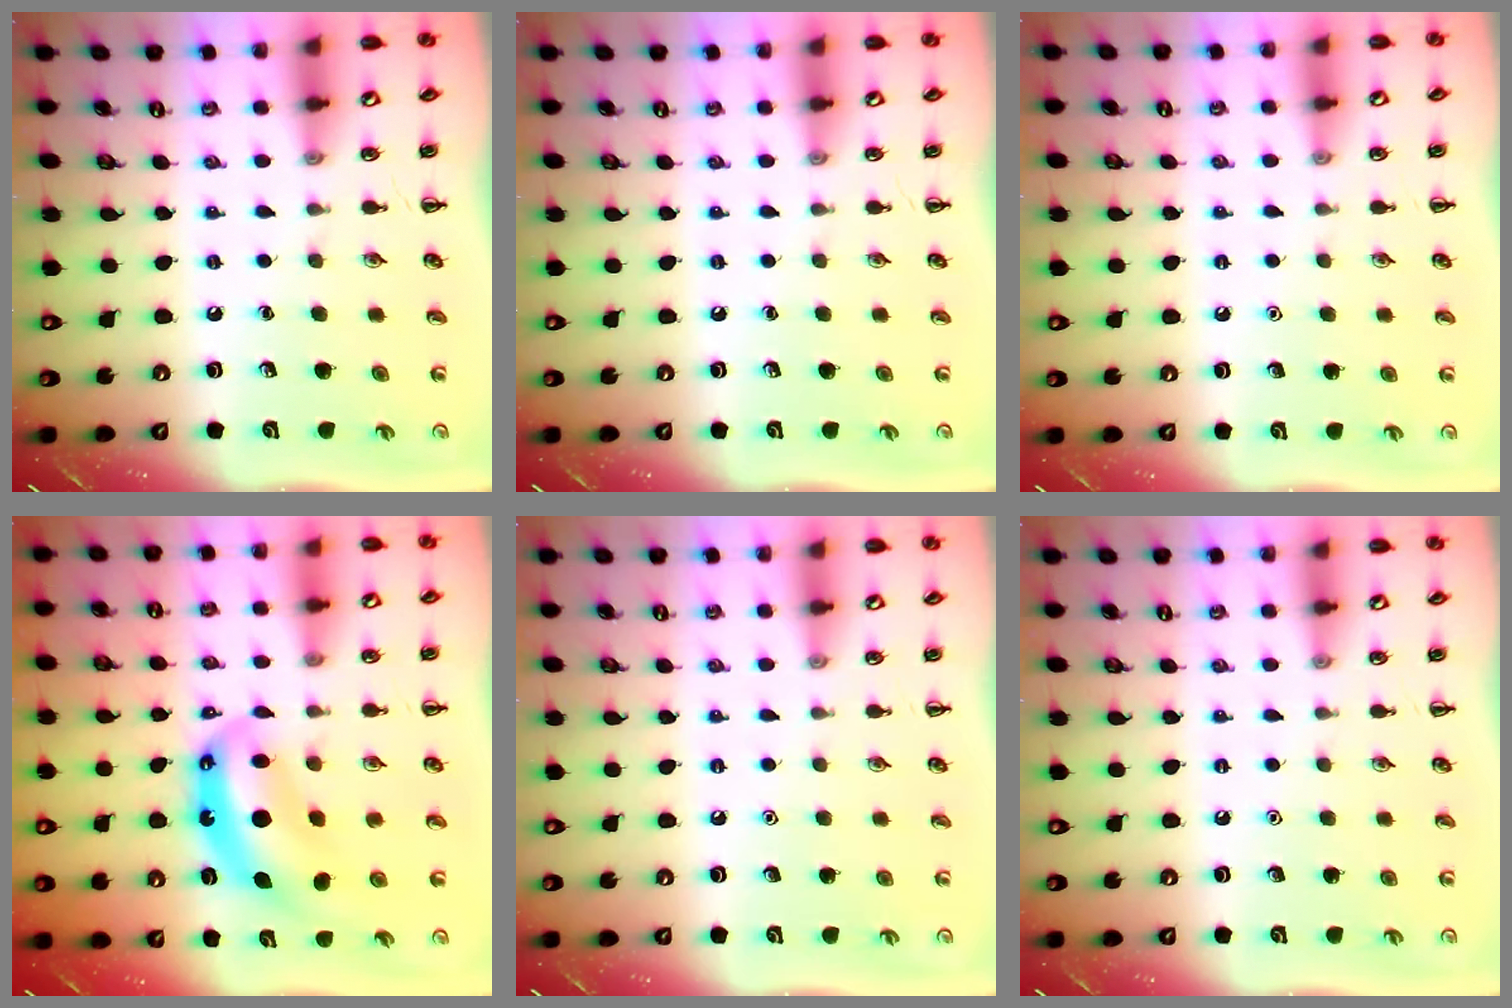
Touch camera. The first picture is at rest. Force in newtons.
{"total": 0.0}
{"total": 1.6, "press": 1.6, "slide": 0.1}
{"total": 8.6, "press": 8.4, "slide": 1.9}
{"total": 1.6, "press": 1.5, "slide": 0.1}
{"total": 1.6, "press": 1.6, "slide": 0.1}